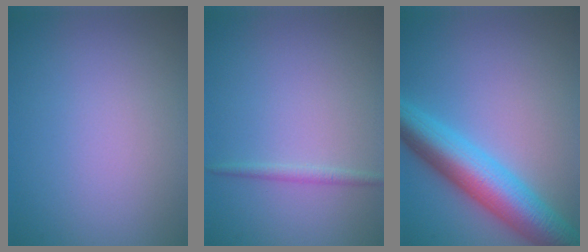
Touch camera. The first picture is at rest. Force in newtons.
{"total": 1.0, "press": 1.0, "slide": 0.0}
{"total": 7.8, "press": 7.8, "slide": 0.2}